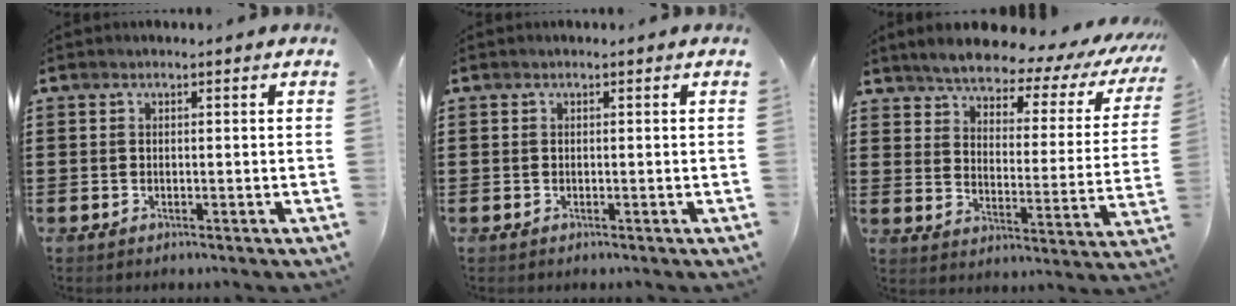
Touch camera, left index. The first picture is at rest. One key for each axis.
{"total": 0.0}
{"total": 4.6, "fx": 4.4, "fy": 0.5, "fz": 1.4, "tx": -0.055, "ty": -0.036, "tz": 0.068}